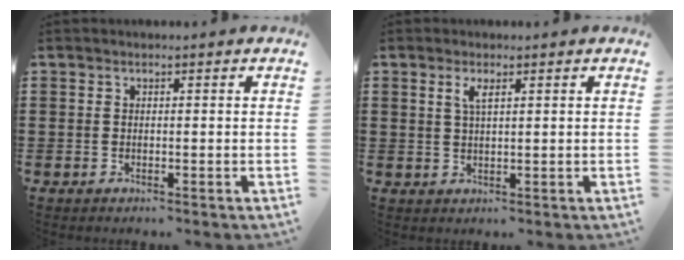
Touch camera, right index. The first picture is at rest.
{"total": 2.2, "force": [1.0, 0.6, 1.8], "torque": [-0.038, 0.004, 0.017]}